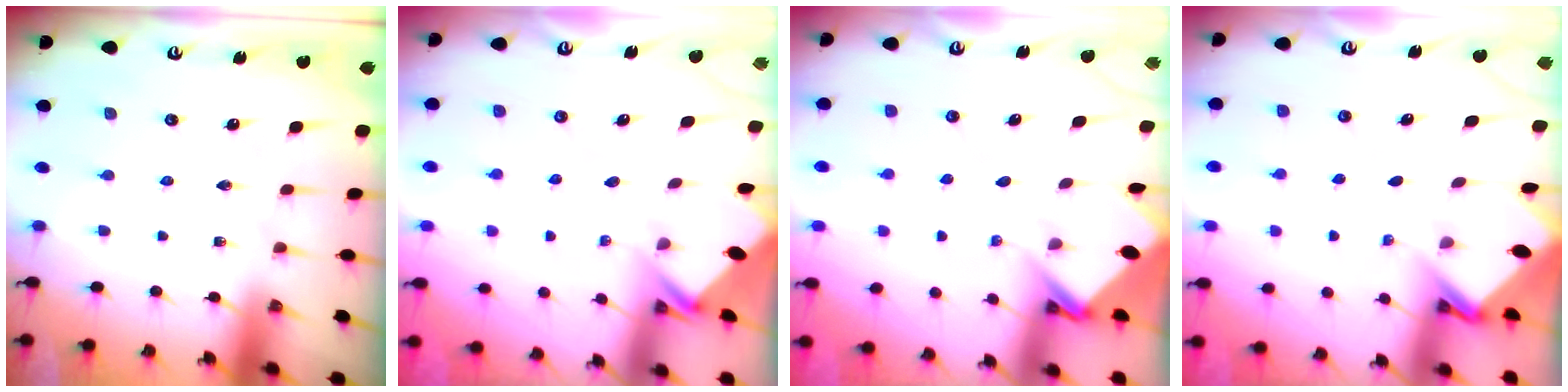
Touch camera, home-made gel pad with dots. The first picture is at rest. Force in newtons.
{"total": 2.8, "press": 2.8, "slide": 0.2}
{"total": 3.6, "press": 3.6, "slide": 0.2}
{"total": 2.9, "press": 2.9, "slide": 0.2}